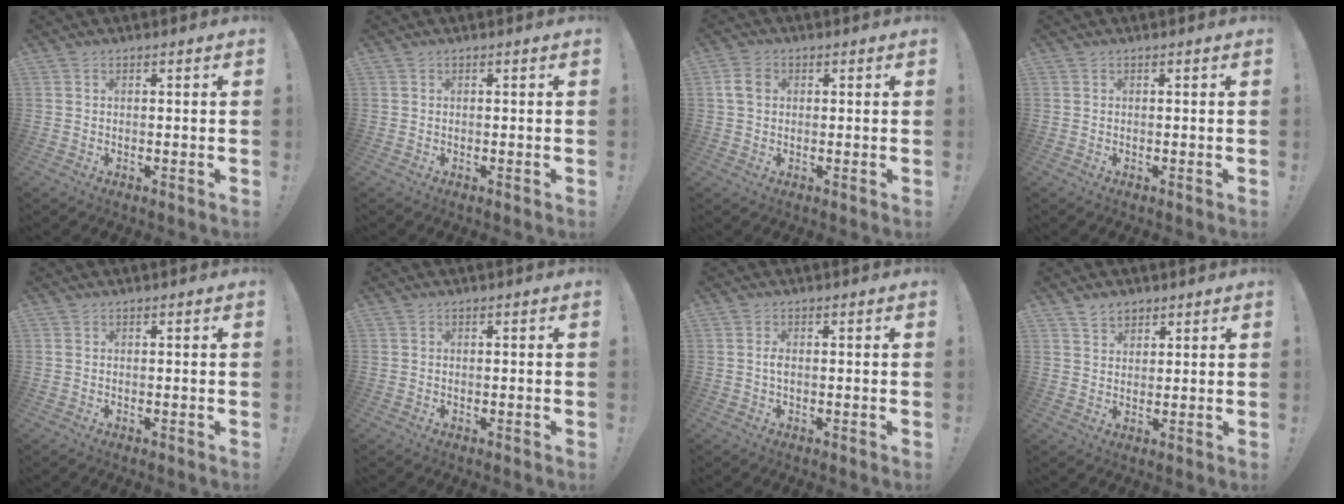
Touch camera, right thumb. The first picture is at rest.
{"total": 0.0}
{"total": 5.8, "force": [1.1, 4.2, 3.8], "torque": [-0.073, 0.011, 0.025]}
{"total": 0.0}
{"total": 0.0}
{"total": 0.0}
{"total": 1.6, "force": [-0.4, 0.7, 1.4], "torque": [-0.028, 0.004, -0.008]}
{"total": 4.4, "force": [3.3, 2.7, 1.0], "torque": [-0.009, -0.016, 0.060]}